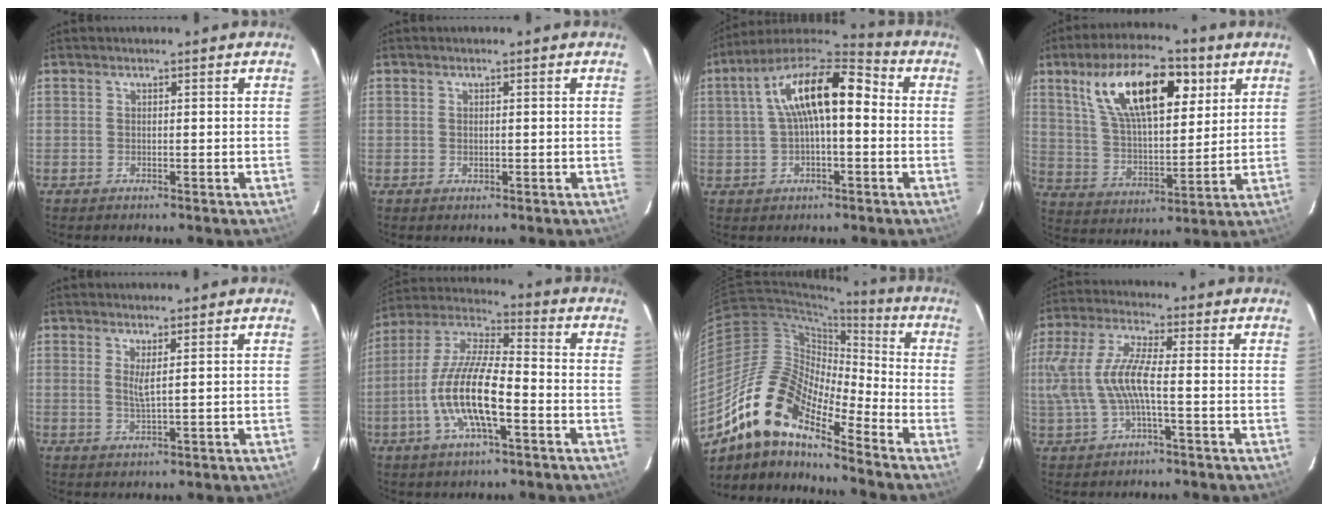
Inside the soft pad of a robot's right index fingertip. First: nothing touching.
{"total": 0.8, "force": [0.0, 0.6, 0.6], "torque": [-0.009, 0.000, 0.001]}
{"total": 15.2, "force": [1.7, 6.0, 13.8], "torque": [-0.249, 0.033, 0.018]}
{"total": 19.1, "force": [8.9, 8.0, 14.8], "torque": [-0.261, 0.027, 0.161]}
{"total": 2.4, "force": [0.8, -0.1, 2.2], "torque": [-0.042, -0.007, 0.013]}
{"total": 14.9, "force": [-5.0, 4.1, 13.4], "torque": [-0.273, -0.006, -0.100]}
{"total": 16.0, "force": [-11.4, 4.8, 10.2], "torque": [-0.167, -0.003, -0.230]}
{"total": 10.9, "force": [-1.2, 2.5, 10.5], "torque": [-0.222, 0.002, -0.015]}